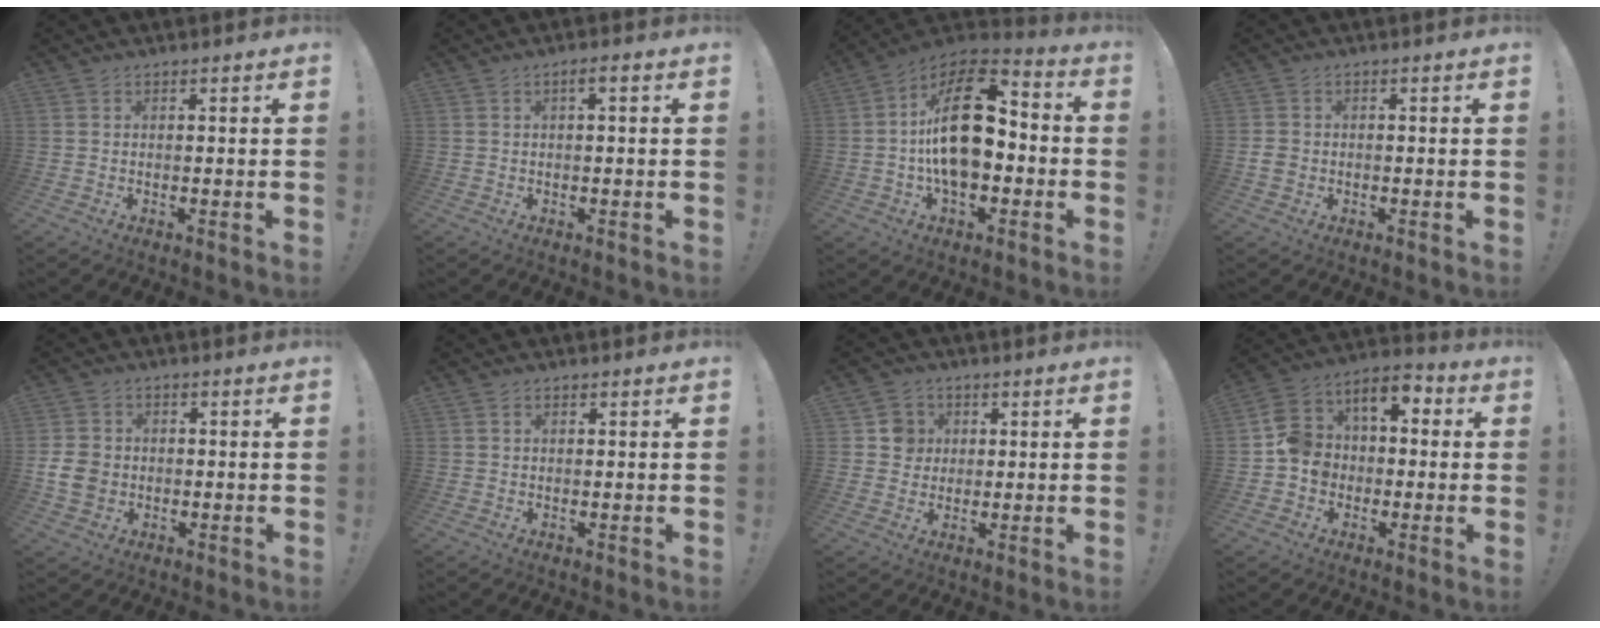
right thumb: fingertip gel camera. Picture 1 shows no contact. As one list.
[{"total": 1.9, "force": [-0.1, 0.2, 1.9], "torque": [-0.033, 0.004, -0.006]}, {"total": 22.6, "force": [0.0, 12.9, 18.5], "torque": [-0.304, 0.016, 0.003]}, {"total": 2.4, "force": [-0.9, 1.9, 1.1], "torque": [-0.030, 0.007, -0.015]}, {"total": 7.8, "force": [-1.5, 6.4, 4.3], "torque": [-0.089, 0.014, -0.023]}, {"total": 0.6, "force": [0.3, 0.4, 0.4], "torque": [-0.009, 0.002, 0.005]}, {"total": 6.1, "force": [1.5, 5.8, 0.8], "torque": [0.000, -0.007, 0.028]}, {"total": 10.6, "force": [-1.3, 9.7, 4.1], "torque": [-0.060, 0.018, -0.016]}]